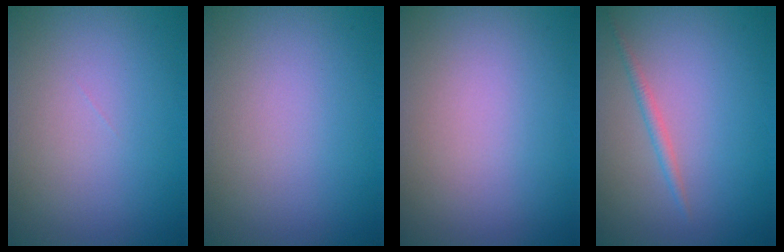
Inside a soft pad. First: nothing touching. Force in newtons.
{"total": 0.0}
{"total": 0.0}
{"total": 1.2, "press": 1.2, "slide": 0.1}